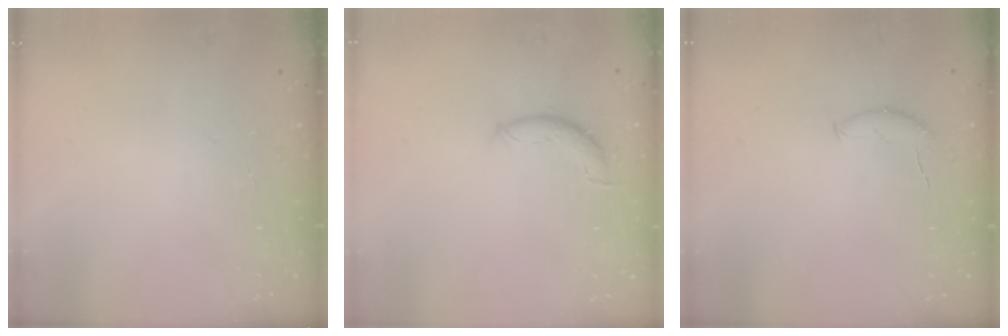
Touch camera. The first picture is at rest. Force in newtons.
{"total": 7.8, "press": 7.8, "slide": 0.5}
{"total": 5.3, "press": 5.2, "slide": 0.6}